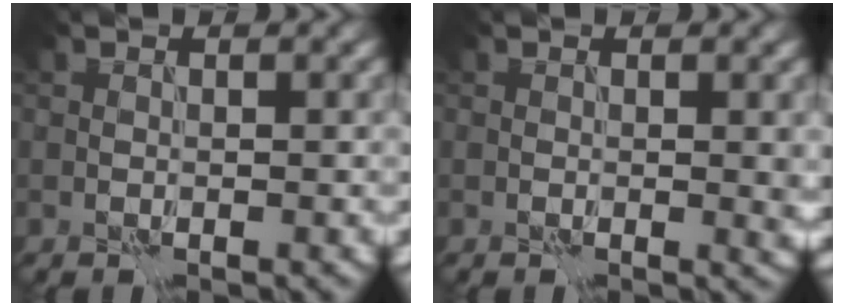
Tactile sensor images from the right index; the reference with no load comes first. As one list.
[{"total": 1.5, "force": [-0.1, 0.5, 1.4], "torque": [-0.016, -0.005, -0.001]}]